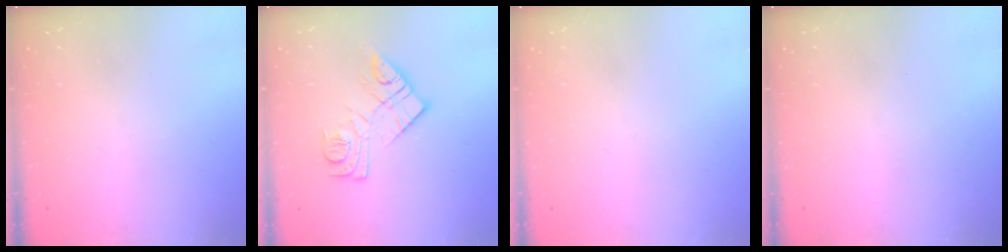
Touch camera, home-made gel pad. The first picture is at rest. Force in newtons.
{"total": 12.0, "press": 12.0, "slide": 0.9}
{"total": 1.8, "press": 1.8, "slide": 0.1}
{"total": 1.5, "press": 1.5, "slide": 0.1}